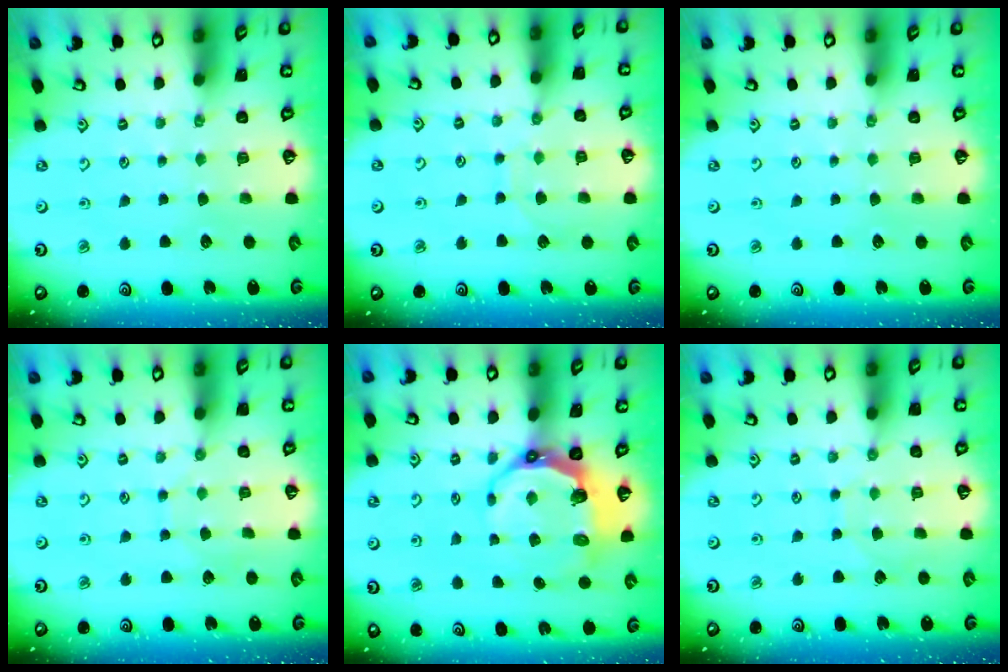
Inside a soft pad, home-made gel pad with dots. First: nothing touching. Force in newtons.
{"total": 6.7, "press": 6.7, "slide": 0.4}
{"total": 0.0}
{"total": 4.3, "press": 4.3, "slide": 0.2}
{"total": 9.5, "press": 8.3, "slide": 4.5}
{"total": 6.0, "press": 6.0, "slide": 0.2}